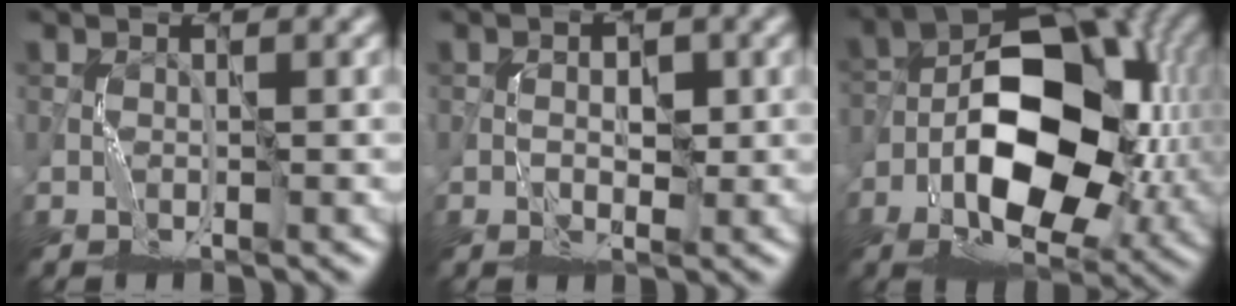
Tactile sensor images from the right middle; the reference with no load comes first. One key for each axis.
{"total": 1.6, "fx": 0.0, "fy": 1.0, "fz": 1.2, "tx": -0.012, "ty": 0.001, "tz": 0.001}
{"total": 13.9, "fx": -3.0, "fy": 8.2, "fz": 10.8, "tx": -0.170, "ty": -0.004, "tz": -0.060}